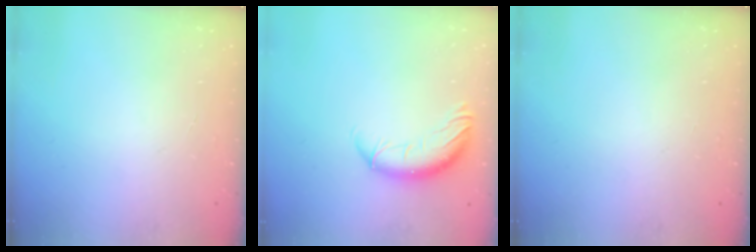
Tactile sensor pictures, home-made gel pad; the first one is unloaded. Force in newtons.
{"total": 10.5, "press": 10.4, "slide": 1.7}
{"total": 0.0}